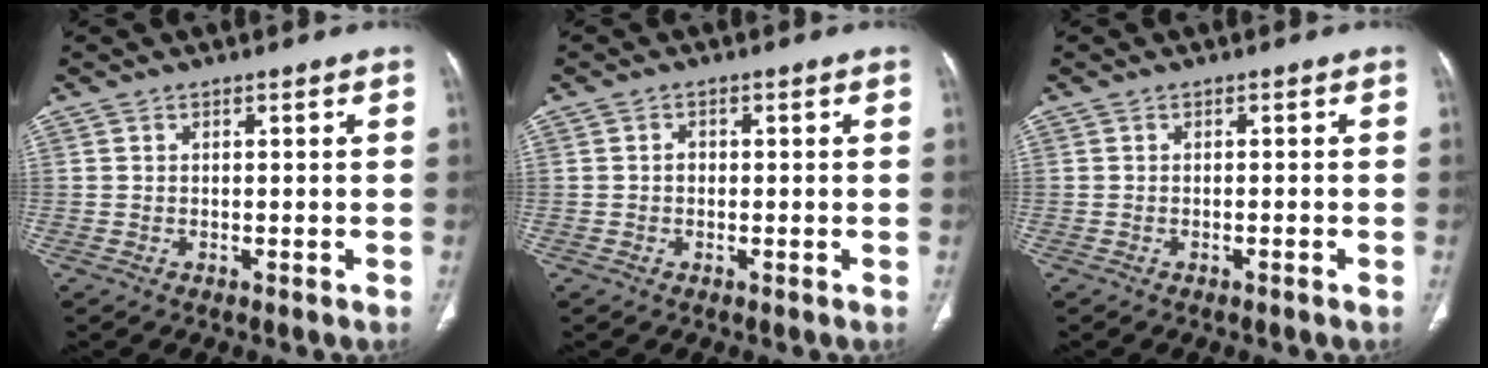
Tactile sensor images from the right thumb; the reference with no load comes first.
{"total": 1.3, "force": [-0.2, 1.1, 0.7], "torque": [0.001, 0.005, -0.008]}
{"total": 0.7, "force": [-0.4, 0.0, 0.5], "torque": [-0.014, 0.004, -0.004]}